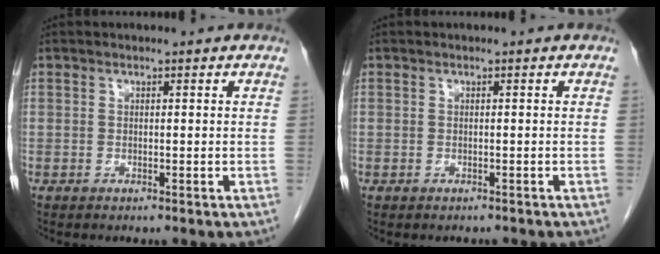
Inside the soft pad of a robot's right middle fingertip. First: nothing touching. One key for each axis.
{"total": 0.6, "fx": -0.5, "fy": 0.2, "fz": 0.1, "tx": -0.010, "ty": -0.003, "tz": -0.009}